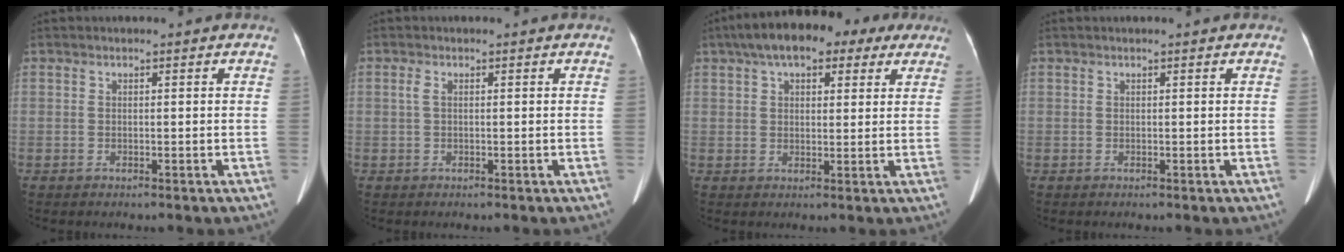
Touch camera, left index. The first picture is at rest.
{"total": 0.9, "force": [0.3, 0.3, 0.8], "torque": [-0.023, 0.000, 0.003]}
{"total": 13.6, "force": [8.9, 5.7, 8.6], "torque": [-0.135, 0.058, 0.135]}
{"total": 0.8, "force": [0.7, 0.1, 0.5], "torque": [-0.004, 0.015, 0.008]}